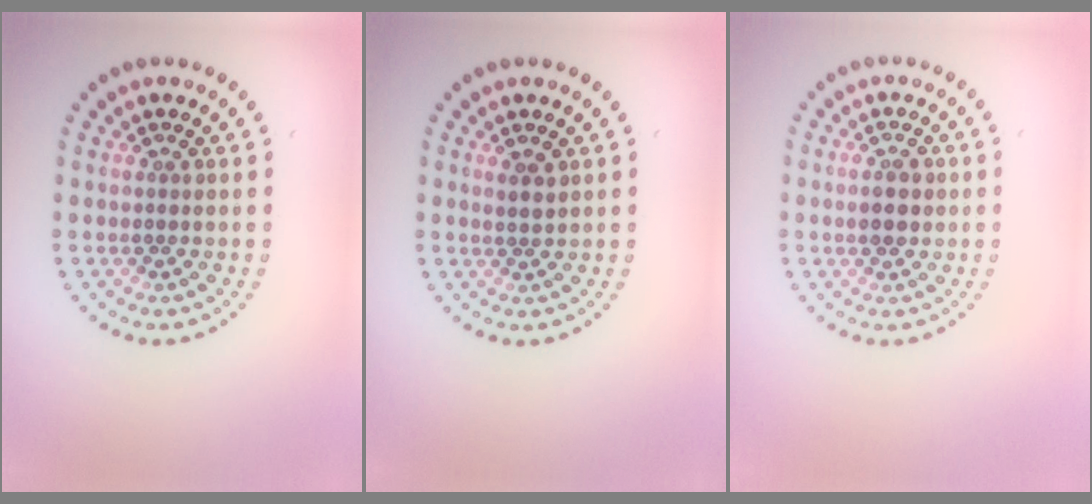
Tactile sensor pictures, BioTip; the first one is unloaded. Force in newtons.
{"total": 1.1, "press": 1.0, "slide": 0.5}
{"total": 2.7, "press": 2.7, "slide": 0.2}